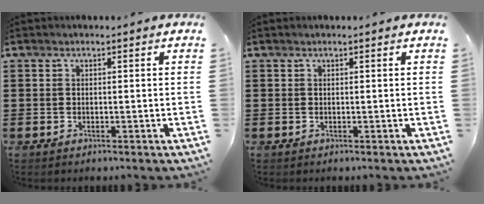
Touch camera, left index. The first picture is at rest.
{"total": 0.0}